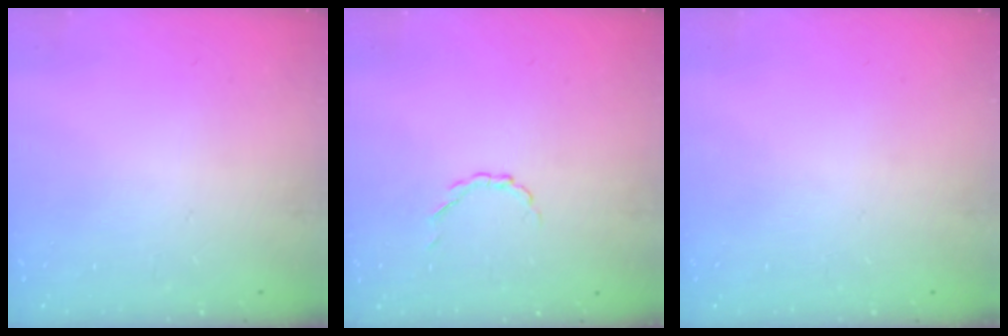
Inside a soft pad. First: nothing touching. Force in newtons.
{"total": 2.1, "press": 2.0, "slide": 0.6}
{"total": 0.0}